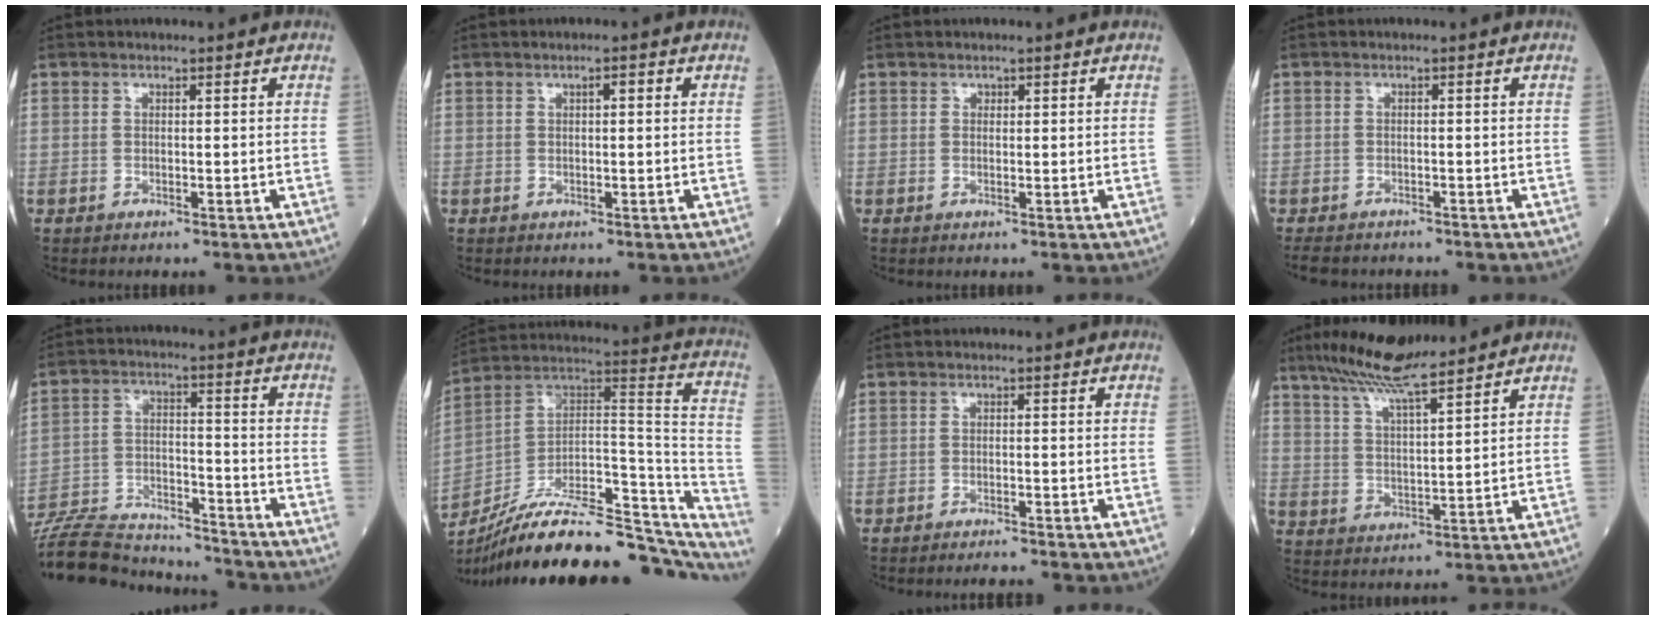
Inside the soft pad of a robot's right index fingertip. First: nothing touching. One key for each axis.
{"total": 1.4, "fx": 0.5, "fy": 0.4, "fz": 1.3, "tx": -0.020, "ty": 0.004, "tz": 0.006}
{"total": 0.7, "fx": 0.3, "fy": 0.5, "fz": 0.3, "tx": -0.005, "ty": 0.002, "tz": 0.003}
{"total": 5.6, "fx": -4.7, "fy": 2.4, "fz": 1.9, "tx": -0.038, "ty": -0.008, "tz": -0.066}
{"total": 20.6, "fx": -19.5, "fy": 3.5, "fz": 5.8, "tx": -0.148, "ty": 0.000, "tz": -0.311}
{"total": 33.6, "fx": -27.6, "fy": 8.9, "fz": 17.0, "tx": -0.243, "ty": 0.009, "tz": -0.402}
{"total": 3.0, "fx": -2.8, "fy": 0.3, "fz": 1.0, "tx": -0.018, "ty": -0.008, "tz": -0.040}
{"total": 9.9, "fx": 8.4, "fy": 0.4, "fz": 5.3, "tx": -0.105, "ty": 0.010, "tz": 0.153}